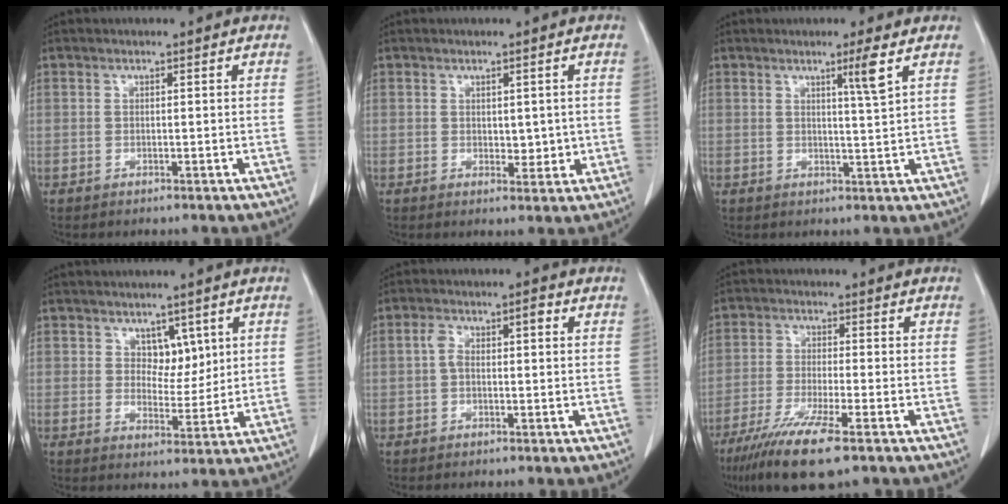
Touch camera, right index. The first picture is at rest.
{"total": 2.9, "force": [0.3, 1.7, 2.4], "torque": [-0.028, -0.006, 0.010]}
{"total": 3.7, "force": [1.9, -1.0, 3.0], "torque": [-0.052, -0.011, 0.036]}
{"total": 4.3, "force": [1.9, 2.6, 2.8], "torque": [-0.034, -0.003, 0.034]}
{"total": 3.9, "force": [0.5, 1.8, 3.4], "torque": [-0.072, 0.031, 0.007]}
{"total": 10.4, "force": [-6.7, 0.8, 7.9], "torque": [-0.146, -0.028, -0.112]}